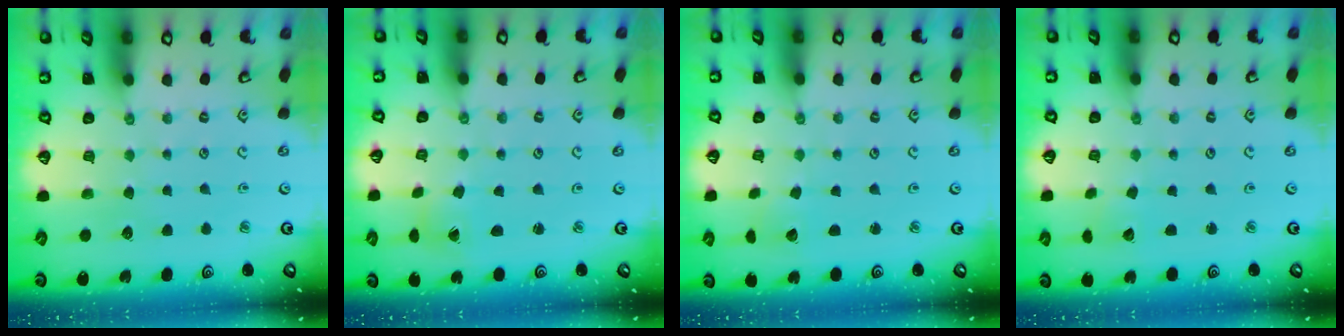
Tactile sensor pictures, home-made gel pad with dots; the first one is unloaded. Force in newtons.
{"total": 0.5, "press": 0.5, "slide": 0.1}
{"total": 2.0, "press": 2.0, "slide": 0.2}
{"total": 1.8, "press": 1.8, "slide": 0.1}